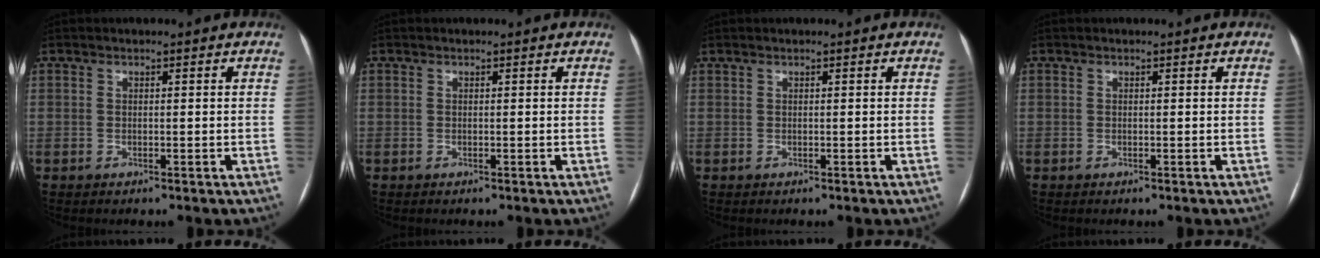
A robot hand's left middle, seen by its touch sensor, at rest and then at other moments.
{"total": 0.0}
{"total": 0.0}
{"total": 0.0}